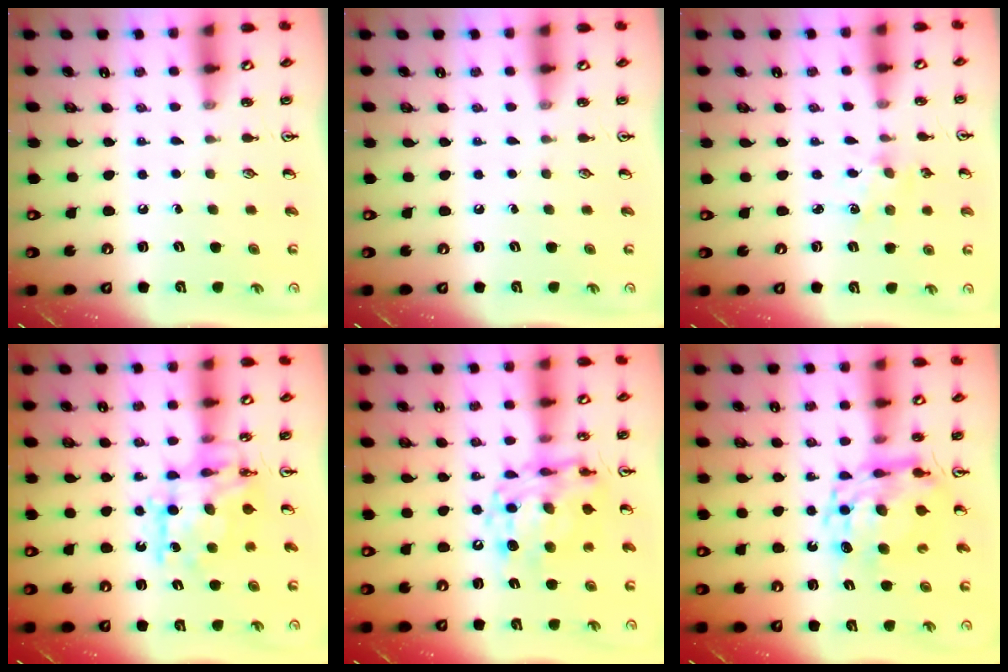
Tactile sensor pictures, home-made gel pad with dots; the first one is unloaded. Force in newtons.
{"total": 0.0}
{"total": 1.8, "press": 1.7, "slide": 0.3}
{"total": 11.5, "press": 11.4, "slide": 1.0}
{"total": 13.6, "press": 13.5, "slide": 1.4}
{"total": 13.2, "press": 13.2, "slide": 1.0}